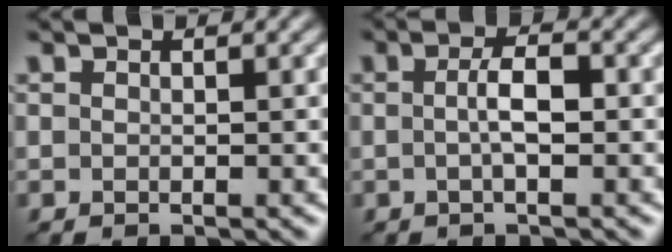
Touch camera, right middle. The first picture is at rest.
{"total": 2.4, "force": [-0.1, 0.4, 2.4], "torque": [-0.044, 0.005, -0.004]}